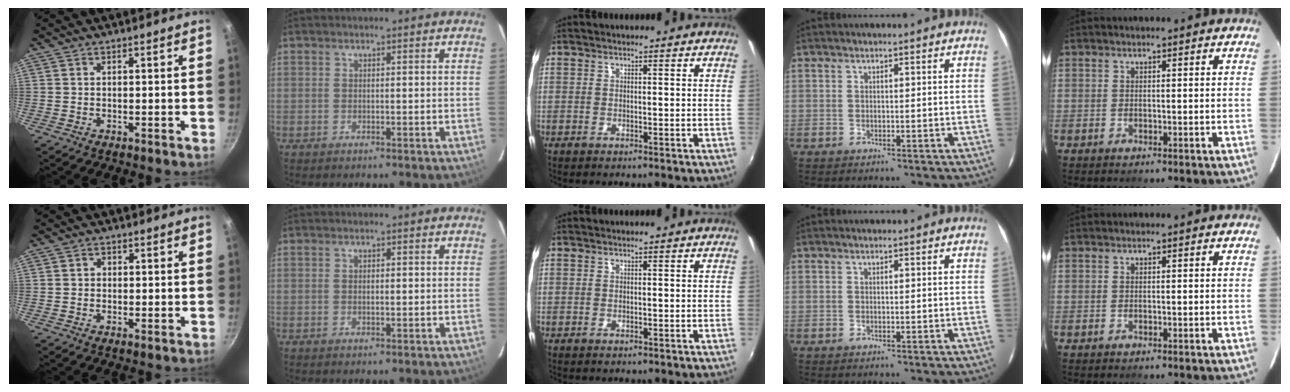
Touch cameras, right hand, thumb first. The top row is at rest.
{"thumb": {"total": 1.7, "force": [0.2, 1.5, 0.8], "torque": [-0.006, -0.004, -0.003]}, "index": {"total": 1.0, "force": [0.0, 0.5, 0.9], "torque": [-0.015, 0.003, -0.001]}}